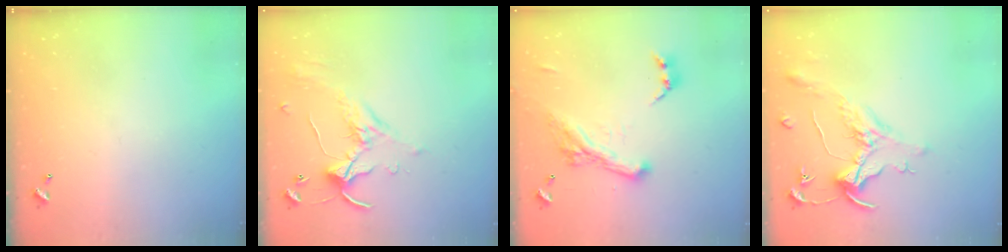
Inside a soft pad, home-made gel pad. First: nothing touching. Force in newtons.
{"total": 1.2, "press": 0.6, "slide": 1.1}
{"total": 5.6, "press": 5.3, "slide": 1.6}
{"total": 1.6, "press": 1.4, "slide": 0.7}